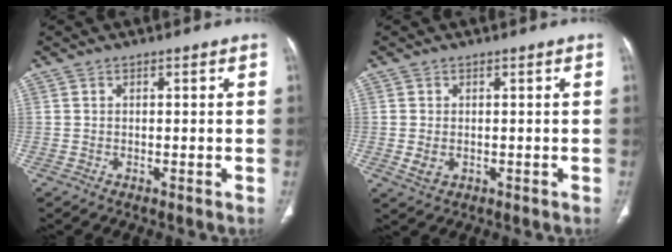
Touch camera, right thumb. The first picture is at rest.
{"total": 2.7, "force": [-0.4, 2.0, 1.7], "torque": [-0.033, -0.003, 0.000]}